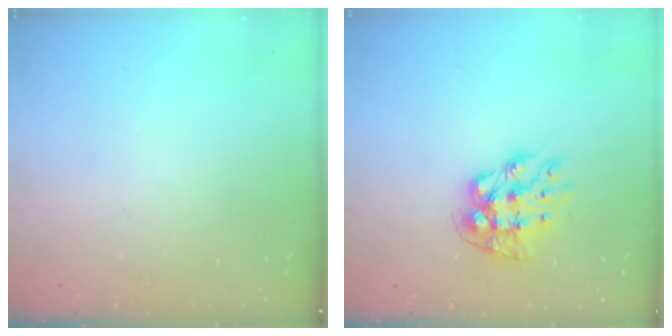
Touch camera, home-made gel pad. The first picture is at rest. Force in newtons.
{"total": 10.5, "press": 10.4, "slide": 0.9}